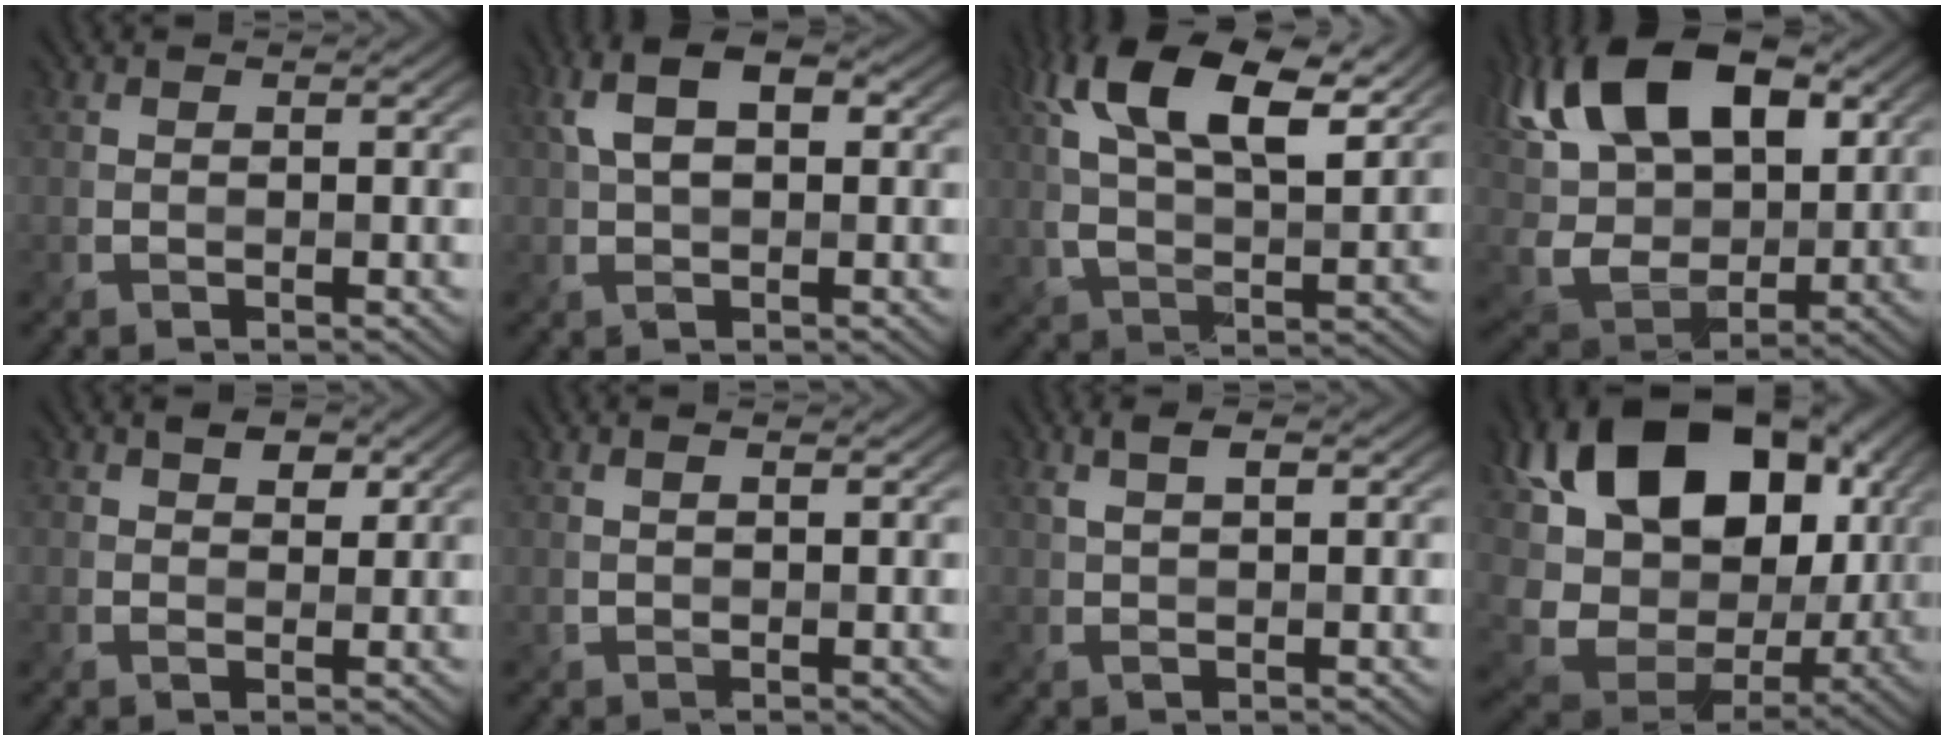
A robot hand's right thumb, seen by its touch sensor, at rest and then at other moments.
{"total": 6.7, "force": [1.5, 3.7, 5.4], "torque": [-0.108, 0.011, 0.018]}
{"total": 15.0, "force": [7.1, 6.1, 11.7], "torque": [-0.238, 0.013, 0.114]}
{"total": 17.4, "force": [6.9, 10.5, 12.0], "torque": [-0.262, 0.029, 0.116]}
{"total": 2.3, "force": [1.2, 1.5, 1.3], "torque": [-0.022, -0.001, 0.016]}
{"total": 0.9, "force": [0.5, 0.1, 0.8], "torque": [-0.021, 0.004, 0.008]}
{"total": 2.4, "force": [0.9, 0.7, 2.1], "torque": [-0.048, 0.006, 0.016]}
{"total": 19.7, "force": [4.4, 14.4, 12.7], "torque": [-0.259, -0.018, 0.106]}